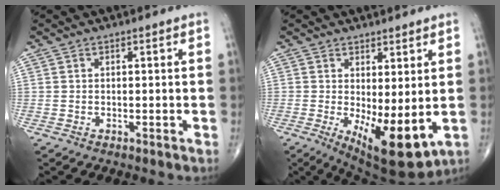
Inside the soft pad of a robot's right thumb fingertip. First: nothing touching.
{"total": 11.1, "force": [-1.4, 4.0, 10.2], "torque": [-0.153, -0.024, -0.005]}